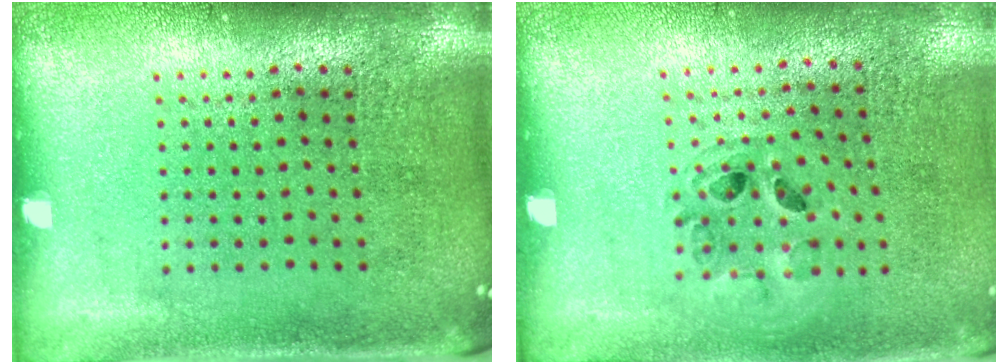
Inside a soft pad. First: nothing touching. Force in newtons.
{"total": 0.9, "press": 0.9, "slide": 0.1}